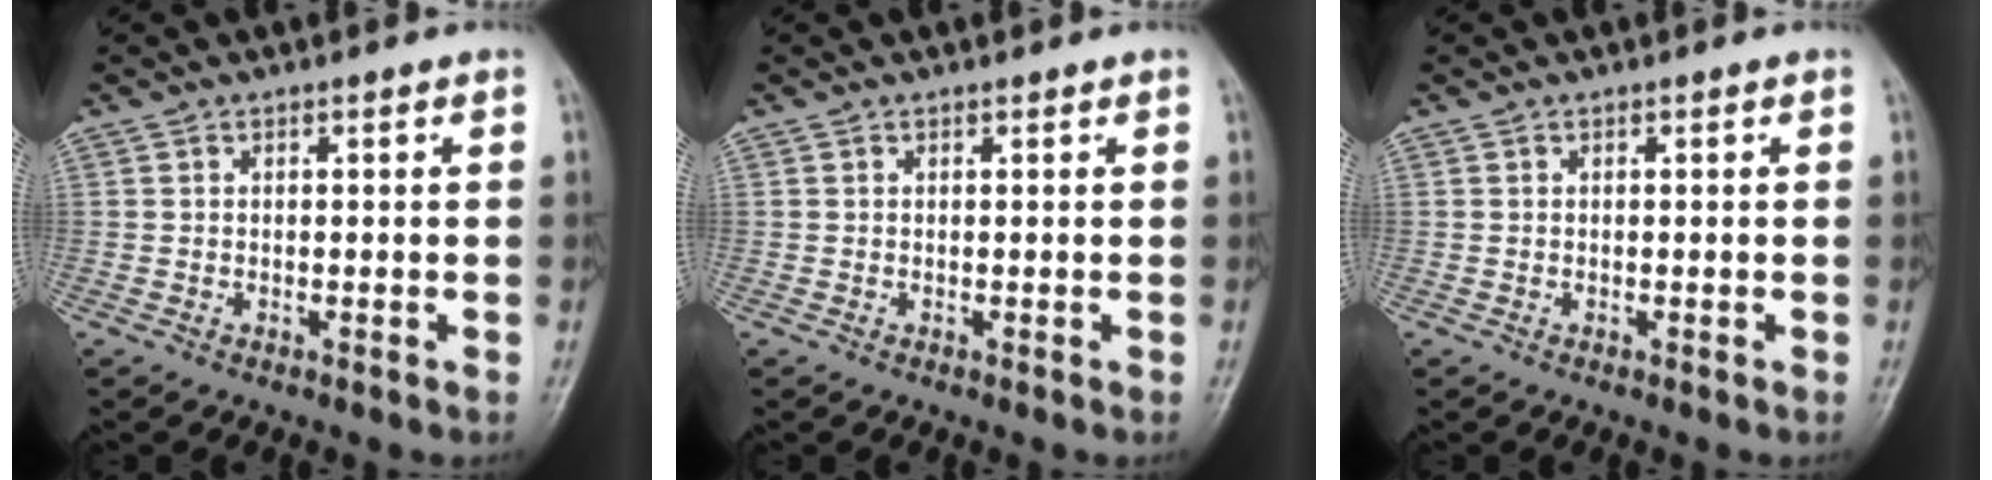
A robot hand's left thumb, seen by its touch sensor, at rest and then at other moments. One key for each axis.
{"total": 0.0}
{"total": 0.0}